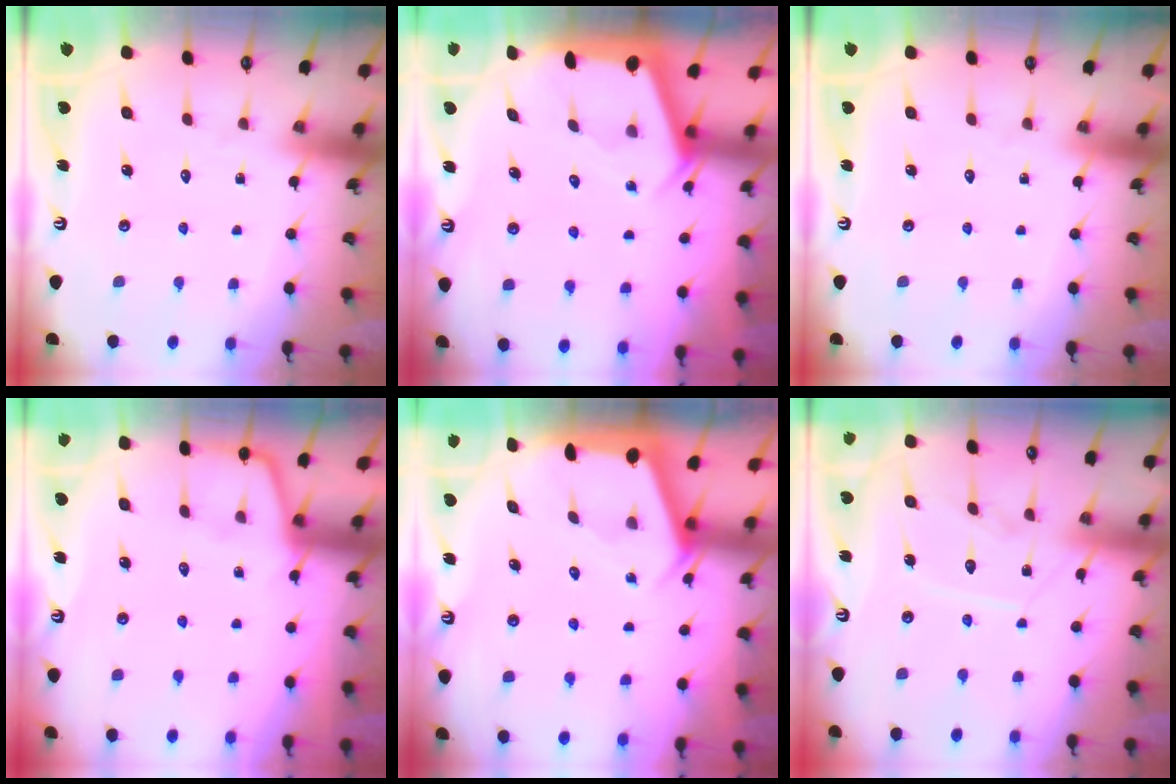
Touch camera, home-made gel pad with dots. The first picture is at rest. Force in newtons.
{"total": 2.4, "press": 2.4, "slide": 0.3}
{"total": 0.0}
{"total": 3.0, "press": 3.0, "slide": 0.3}
{"total": 2.5, "press": 2.5, "slide": 0.3}
{"total": 8.5, "press": 8.5, "slide": 0.2}